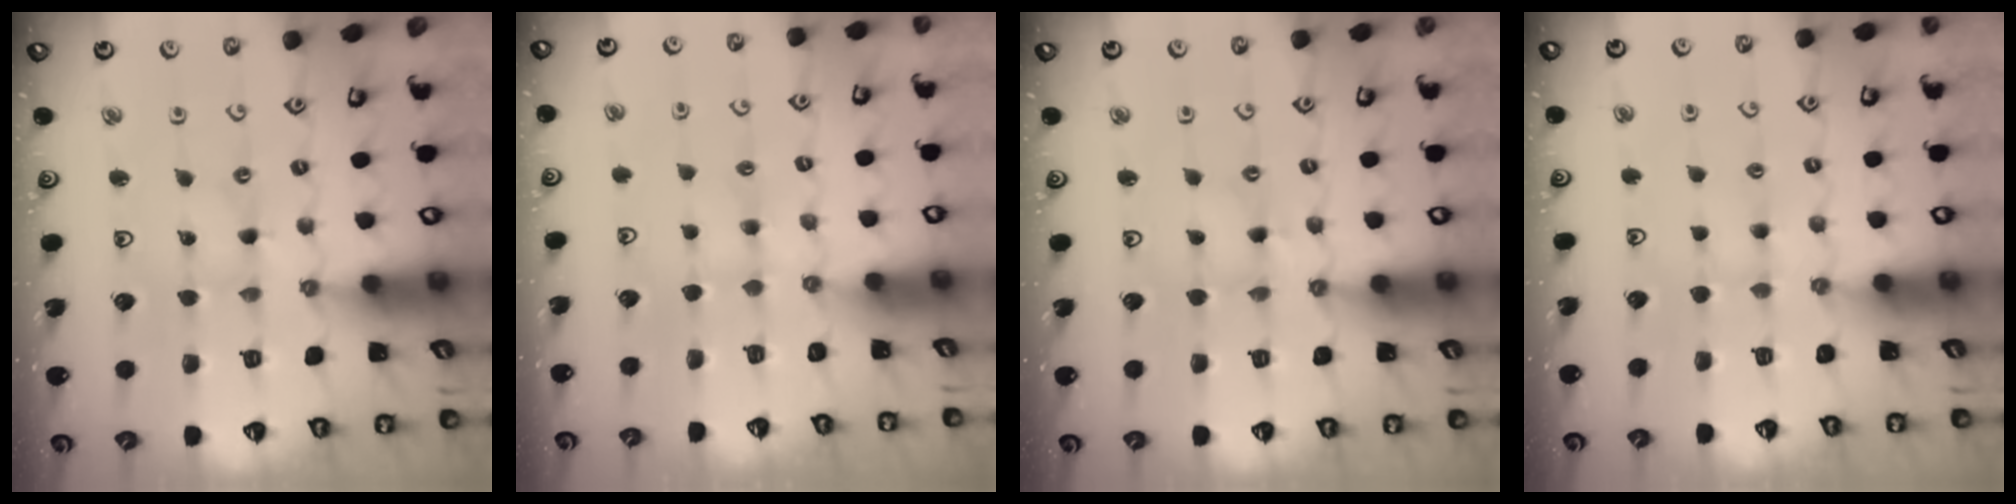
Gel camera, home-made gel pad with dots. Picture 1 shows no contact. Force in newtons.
{"total": 2.1, "press": 2.1, "slide": 0.4}
{"total": 2.5, "press": 2.5, "slide": 0.3}
{"total": 3.0, "press": 3.0, "slide": 0.4}